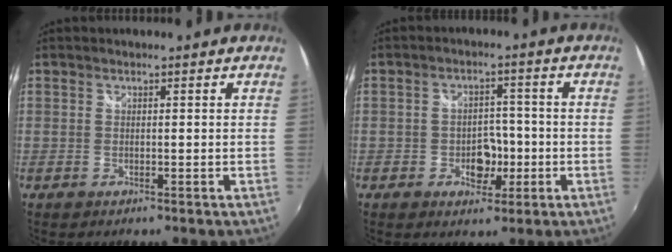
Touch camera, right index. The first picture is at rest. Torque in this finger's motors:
{"motor_torque": [-0.11, 0.66, 0.03, 0.03]}